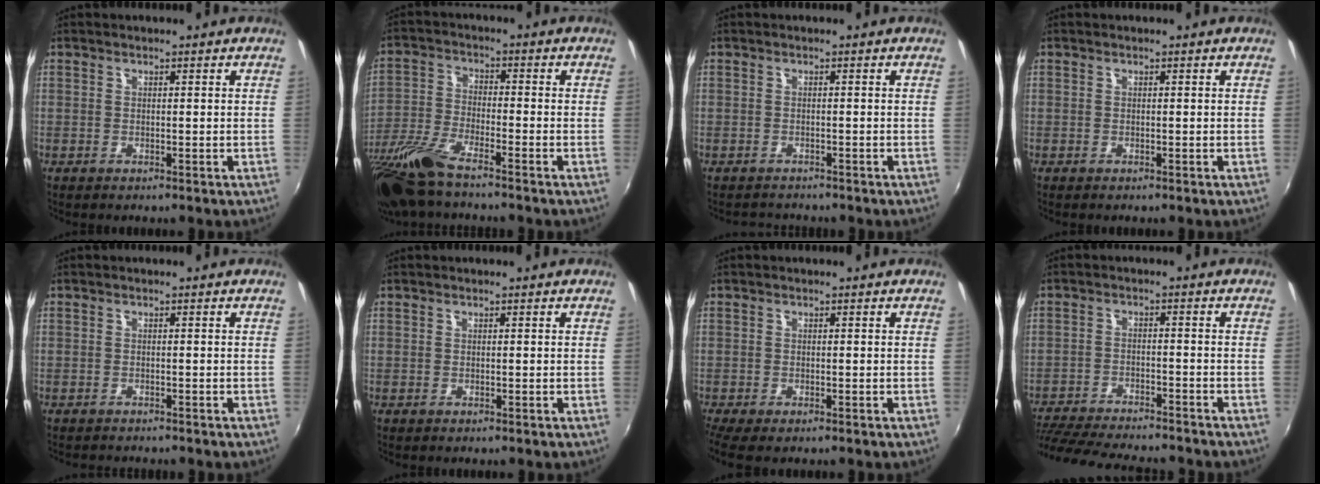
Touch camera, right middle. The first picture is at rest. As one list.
[{"total": 12.8, "force": [-9.9, 2.3, 7.8], "torque": [-0.174, -0.034, -0.198]}, {"total": 2.4, "force": [-2.3, 0.6, 0.2], "torque": [-0.010, -0.005, -0.036]}, {"total": 0.0}, {"total": 2.2, "force": [-2.1, 0.3, 0.6], "torque": [-0.019, -0.012, -0.033]}, {"total": 0.0}, {"total": 0.0}, {"total": 18.0, "force": [-15.8, 3.5, 8.0], "torque": [-0.169, -0.027, -0.242]}]